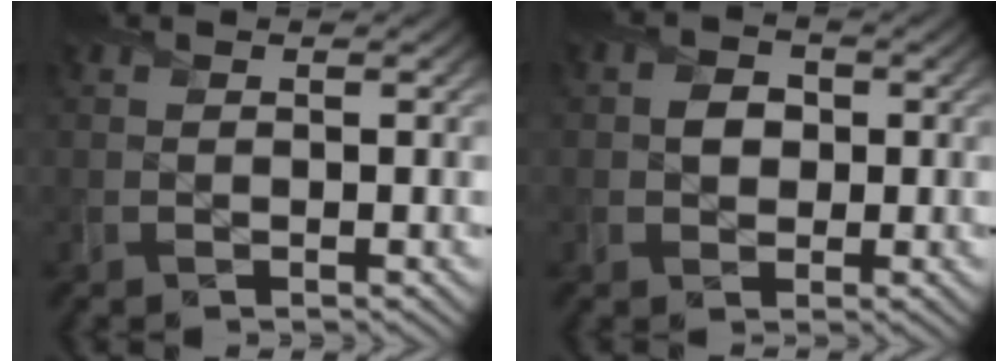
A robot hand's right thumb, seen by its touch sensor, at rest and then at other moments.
{"total": 2.5, "force": [-0.1, 2.2, 1.2], "torque": [-0.025, 0.000, -0.007]}